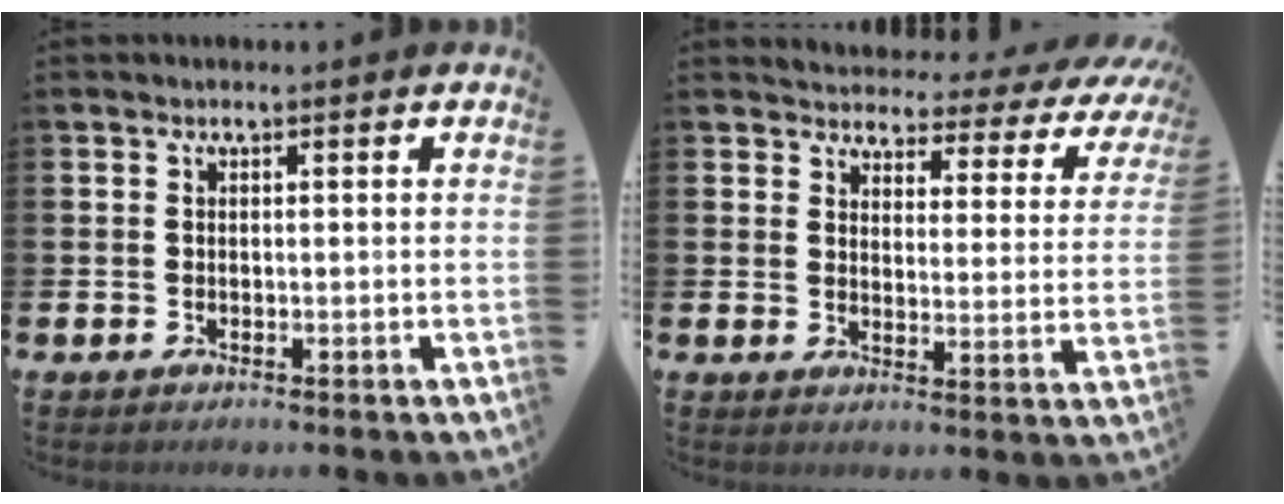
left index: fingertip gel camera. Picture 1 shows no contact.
{"total": 2.7, "force": [2.4, 1.2, 0.6], "torque": [-0.027, -0.031, 0.030]}